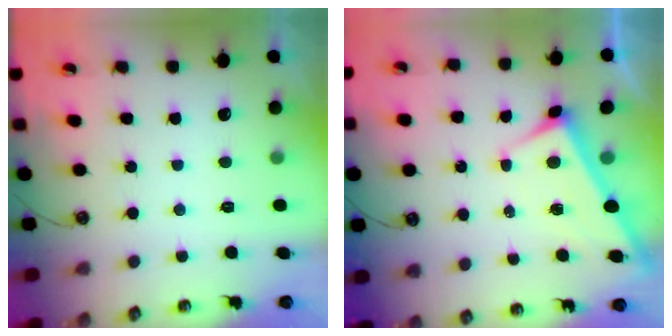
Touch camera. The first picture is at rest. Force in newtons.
{"total": 3.2, "press": 3.2, "slide": 0.1}